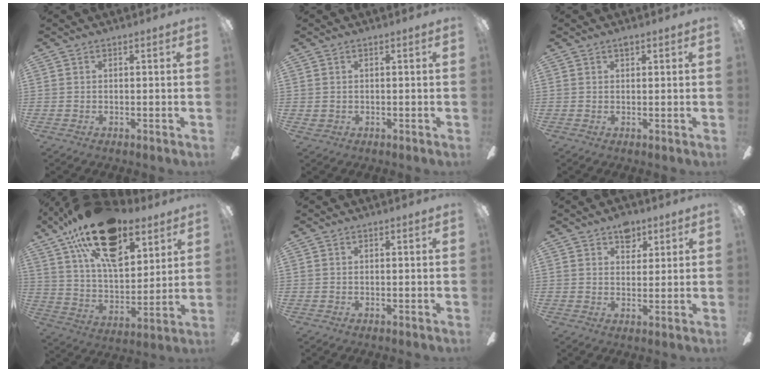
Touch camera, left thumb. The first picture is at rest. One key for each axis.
{"total": 0.9, "fx": 0.2, "fy": 0.9, "fz": 0.2, "tx": -0.006, "ty": 0.005, "tz": 0.003}
{"total": 1.3, "fx": 0.9, "fy": 0.6, "fz": 0.7, "tx": -0.001, "ty": -0.004, "tz": 0.013}
{"total": 24.4, "fx": 14.4, "fy": 12.5, "fz": 15.1, "tx": -0.253, "ty": -0.064, "tz": 0.253}
{"total": 0.0}
{"total": 6.0, "fx": 4.1, "fy": 3.6, "fz": 2.5, "tx": -0.013, "ty": -0.017, "tz": 0.068}